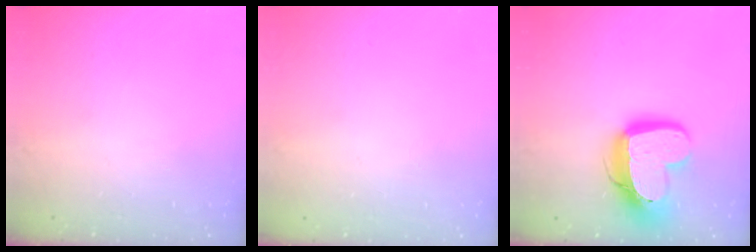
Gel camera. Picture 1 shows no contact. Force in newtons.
{"total": 0.0}
{"total": 18.9, "press": 18.8, "slide": 1.6}